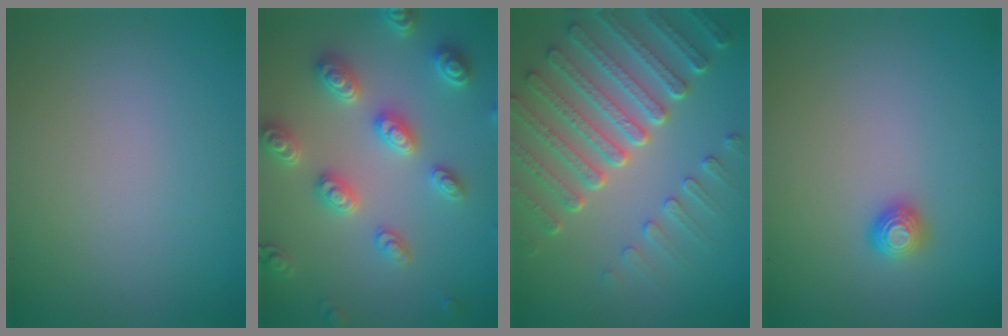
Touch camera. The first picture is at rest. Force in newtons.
{"total": 5.2, "press": 5.1, "slide": 1.1}
{"total": 7.4, "press": 5.7, "slide": 4.7}
{"total": 1.1, "press": 1.1, "slide": 0.4}